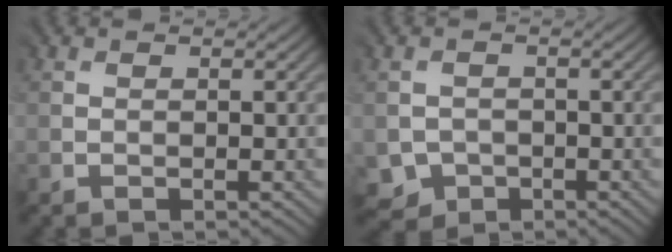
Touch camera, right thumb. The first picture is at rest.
{"total": 2.5, "force": [-1.3, 2.1, 0.3], "torque": [-0.009, -0.009, -0.022]}